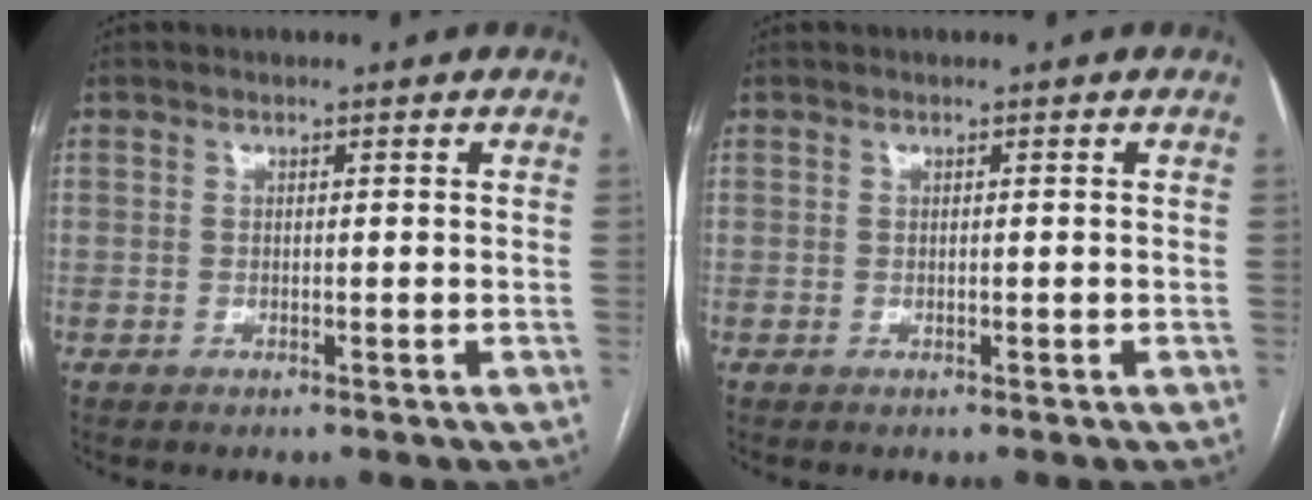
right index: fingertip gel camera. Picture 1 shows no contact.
{"total": 0.0}